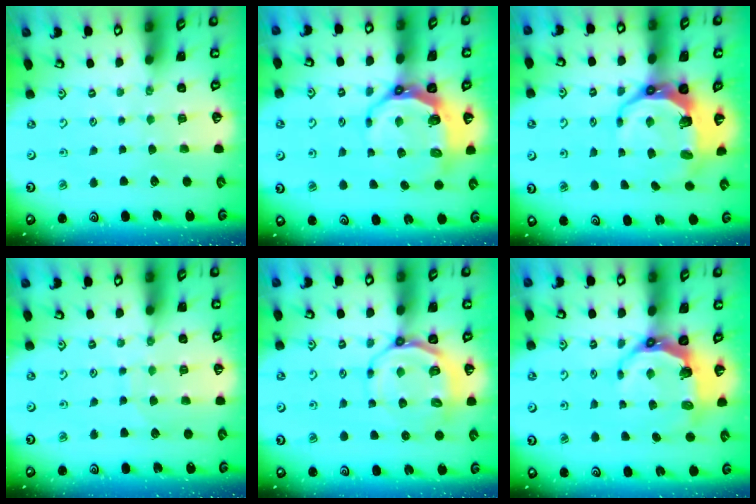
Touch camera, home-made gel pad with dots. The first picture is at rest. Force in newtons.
{"total": 7.8, "press": 6.9, "slide": 3.7}
{"total": 12.1, "press": 10.8, "slide": 5.4}
{"total": 6.3, "press": 6.3, "slide": 0.6}
{"total": 8.8, "press": 8.3, "slide": 3.0}
{"total": 7.3, "press": 5.9, "slide": 4.3}